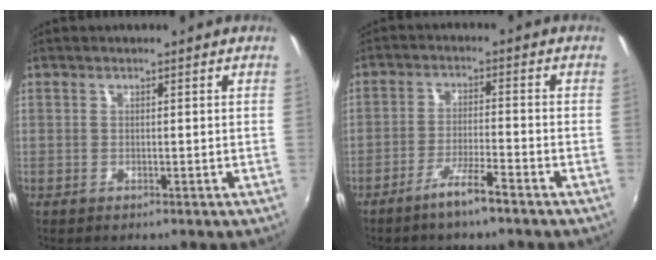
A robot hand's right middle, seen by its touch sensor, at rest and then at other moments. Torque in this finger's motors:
{"motor_torque": [1.04, -1.10, 0.11, 0.07]}